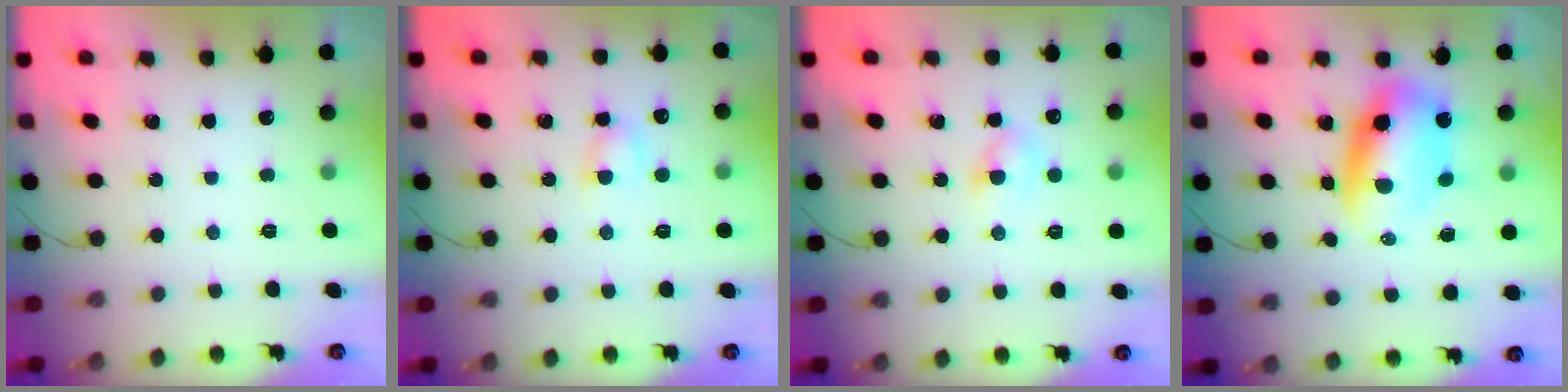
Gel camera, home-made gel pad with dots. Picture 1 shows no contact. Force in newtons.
{"total": 3.8, "press": 3.6, "slide": 1.3}
{"total": 2.9, "press": 2.7, "slide": 1.1}
{"total": 10.3, "press": 9.9, "slide": 3.0}